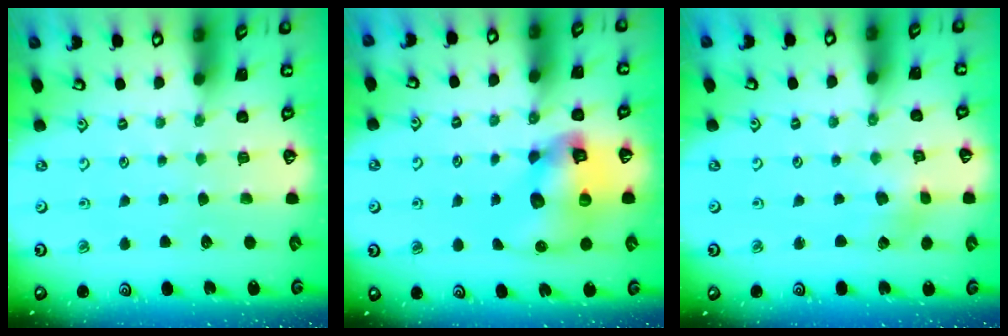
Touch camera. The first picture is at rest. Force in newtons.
{"total": 12.4, "press": 12.3, "slide": 2.0}
{"total": 2.3, "press": 2.3, "slide": 0.6}